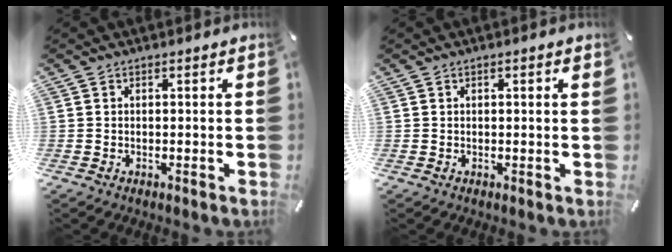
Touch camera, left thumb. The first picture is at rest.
{"total": 1.1, "force": [0.2, 0.1, 1.0], "torque": [-0.020, -0.001, 0.004]}